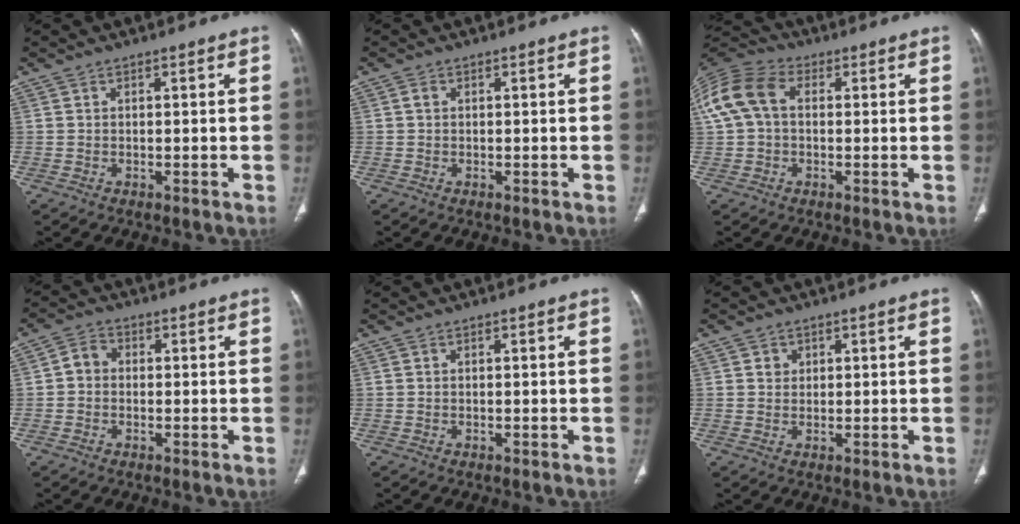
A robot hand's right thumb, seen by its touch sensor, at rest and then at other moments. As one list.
[{"total": 0.9, "force": [0.1, 0.8, 0.5], "torque": [-0.006, 0.002, 0.000]}, {"total": 11.3, "force": [1.6, 7.9, 7.9], "torque": [-0.170, 0.037, 0.023]}, {"total": 3.6, "force": [-0.2, 3.0, 1.9], "torque": [-0.023, 0.012, -0.013]}, {"total": 0.0}, {"total": 2.0, "force": [0.7, 1.8, 0.5], "torque": [0.004, -0.003, 0.010]}]